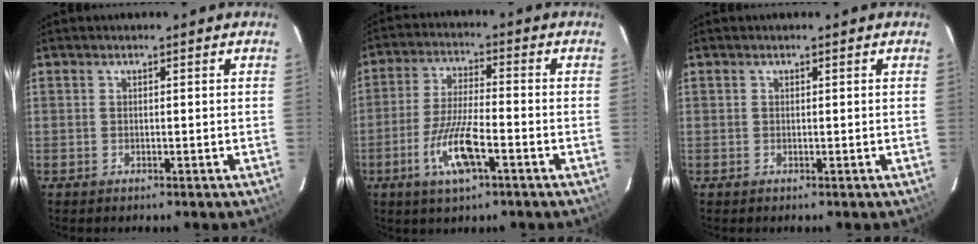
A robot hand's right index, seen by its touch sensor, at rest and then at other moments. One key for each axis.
{"total": 10.0, "fx": -4.6, "fy": 2.4, "fz": 8.5, "tx": -0.177, "ty": -0.009, "tz": -0.086}
{"total": 0.0}